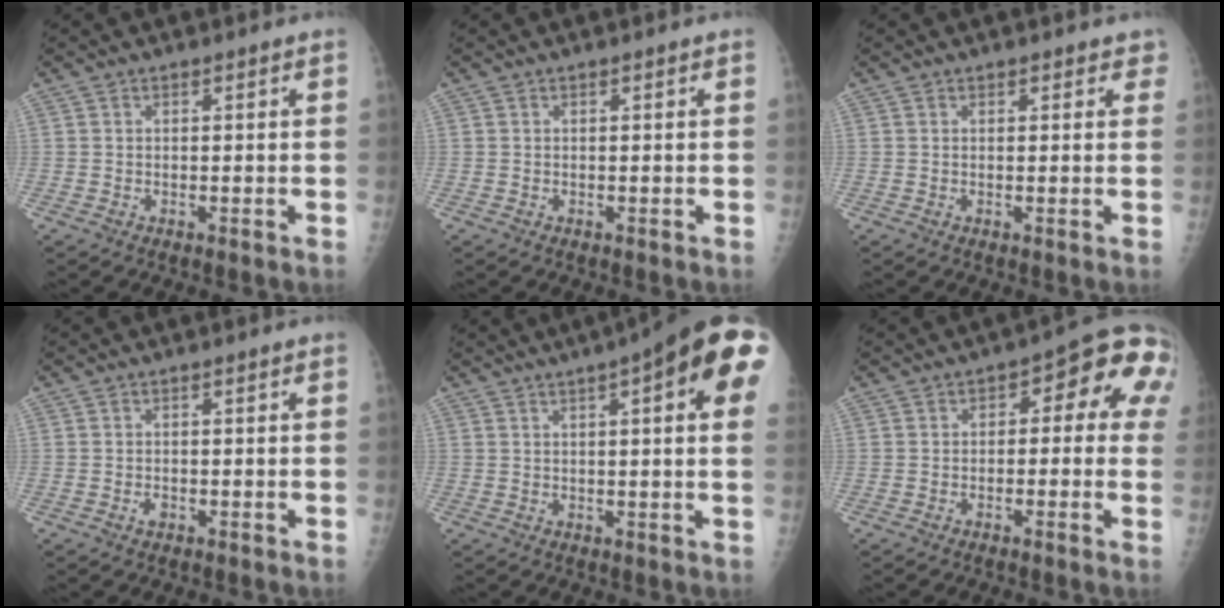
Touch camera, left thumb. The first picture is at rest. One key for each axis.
{"total": 0.0}
{"total": 1.9, "fx": 1.2, "fy": 0.9, "fz": 1.0, "tx": 0.006, "ty": -0.002, "tz": 0.009}
{"total": 1.1, "fx": -0.4, "fy": 0.6, "fz": 0.8, "tx": -0.014, "ty": 0.009, "tz": -0.005}
{"total": 17.3, "fx": 7.0, "fy": 3.5, "fz": 15.4, "tx": -0.202, "ty": 0.009, "tz": 0.085}
{"total": 10.9, "fx": 1.7, "fy": 5.4, "fz": 9.3, "tx": -0.069, "ty": 0.034, "tz": 0.009}